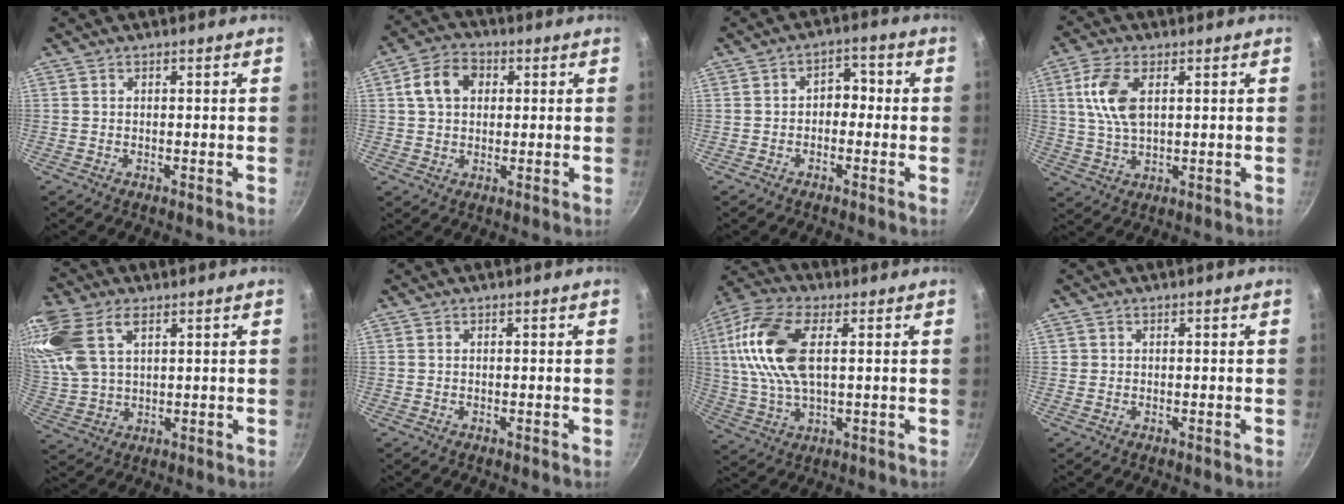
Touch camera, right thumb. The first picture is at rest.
{"total": 8.0, "force": [1.9, 5.9, 5.1], "torque": [-0.083, 0.013, 0.028]}
{"total": 4.3, "force": [-0.6, 3.0, 2.9], "torque": [-0.017, 0.022, -0.021]}
{"total": 9.2, "force": [2.4, 4.7, 7.5], "torque": [-0.161, 0.000, 0.048]}
{"total": 17.5, "force": [7.2, 10.3, 12.2], "torque": [-0.307, 0.012, 0.142]}
{"total": 0.0}
{"total": 16.7, "force": [3.2, 8.1, 14.2], "torque": [-0.311, 0.013, 0.059]}
{"total": 0.7, "force": [0.1, 0.7, 0.0], "torque": [0.004, 0.003, 0.001]}